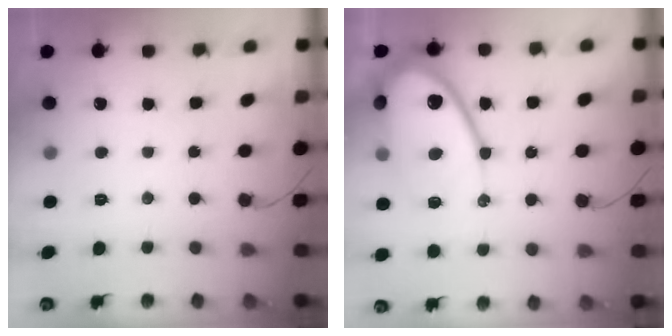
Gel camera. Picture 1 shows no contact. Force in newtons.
{"total": 17.8, "press": 17.7, "slide": 1.3}